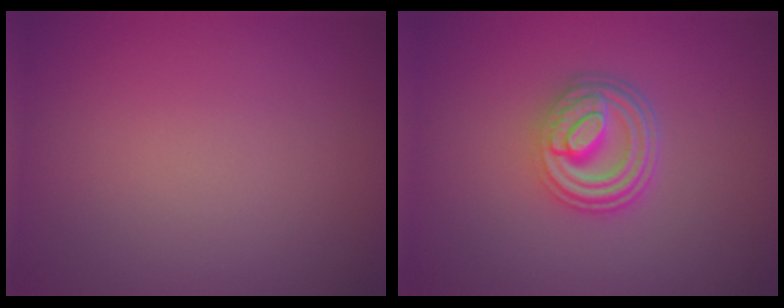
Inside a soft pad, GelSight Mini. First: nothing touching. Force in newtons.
{"total": 4.7, "press": 3.6, "slide": 3.0}